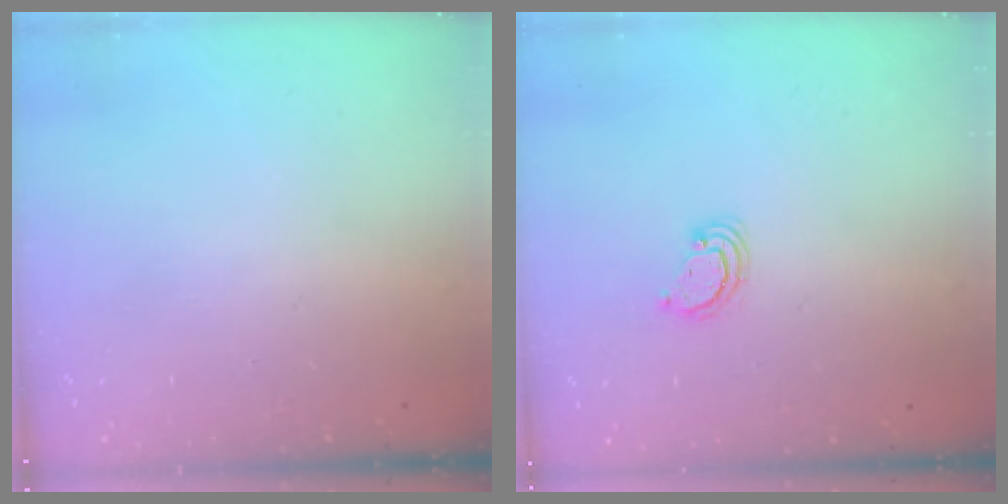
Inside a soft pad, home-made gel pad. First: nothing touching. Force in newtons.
{"total": 2.6, "press": 2.6, "slide": 0.3}